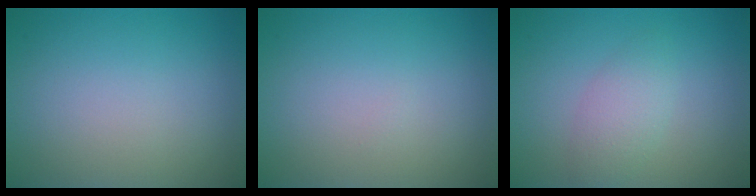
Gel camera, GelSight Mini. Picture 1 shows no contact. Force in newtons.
{"total": 0.0}
{"total": 2.4, "press": 2.4, "slide": 0.0}